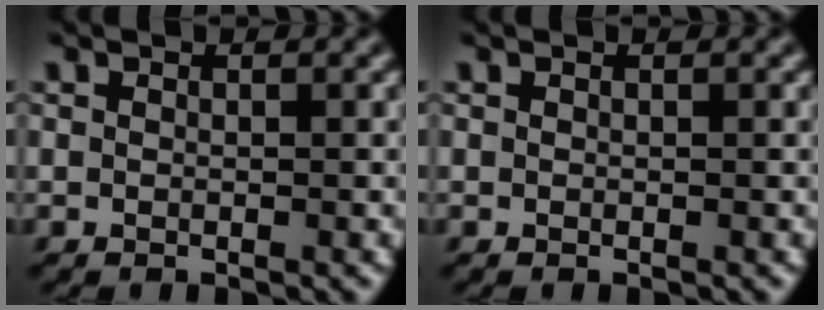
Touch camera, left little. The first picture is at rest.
{"total": 0.0}